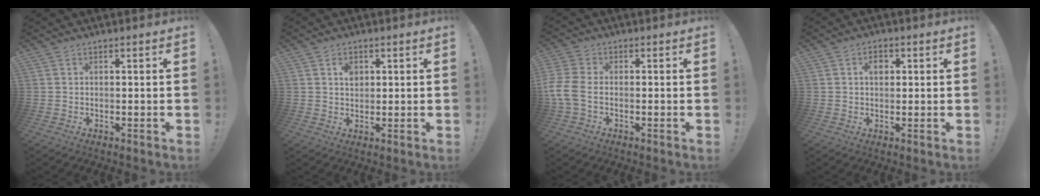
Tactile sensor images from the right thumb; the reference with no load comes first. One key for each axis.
{"total": 3.1, "fx": 1.1, "fy": 2.4, "fz": 1.6, "tx": -0.014, "ty": -0.003, "tz": 0.016}
{"total": 6.6, "fx": -1.1, "fy": 4.2, "fz": 5.0, "tx": -0.121, "ty": -0.009, "tz": -0.018}
{"total": 3.1, "fx": 0.8, "fy": 1.9, "fz": 2.3, "tx": -0.025, "ty": -0.001, "tz": 0.008}